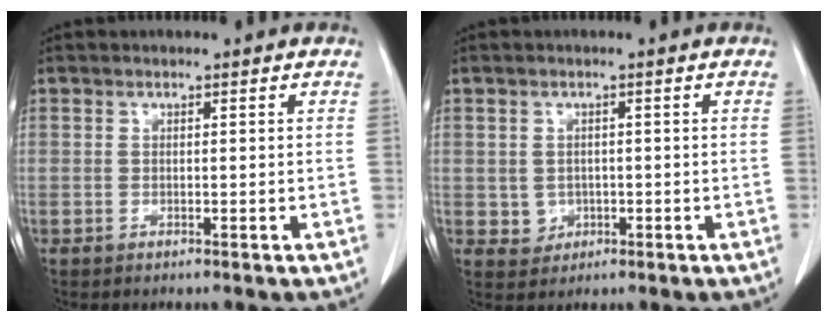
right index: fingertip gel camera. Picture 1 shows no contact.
{"total": 2.2, "force": [-0.3, 2.1, 0.4], "torque": [-0.001, 0.005, 0.002]}